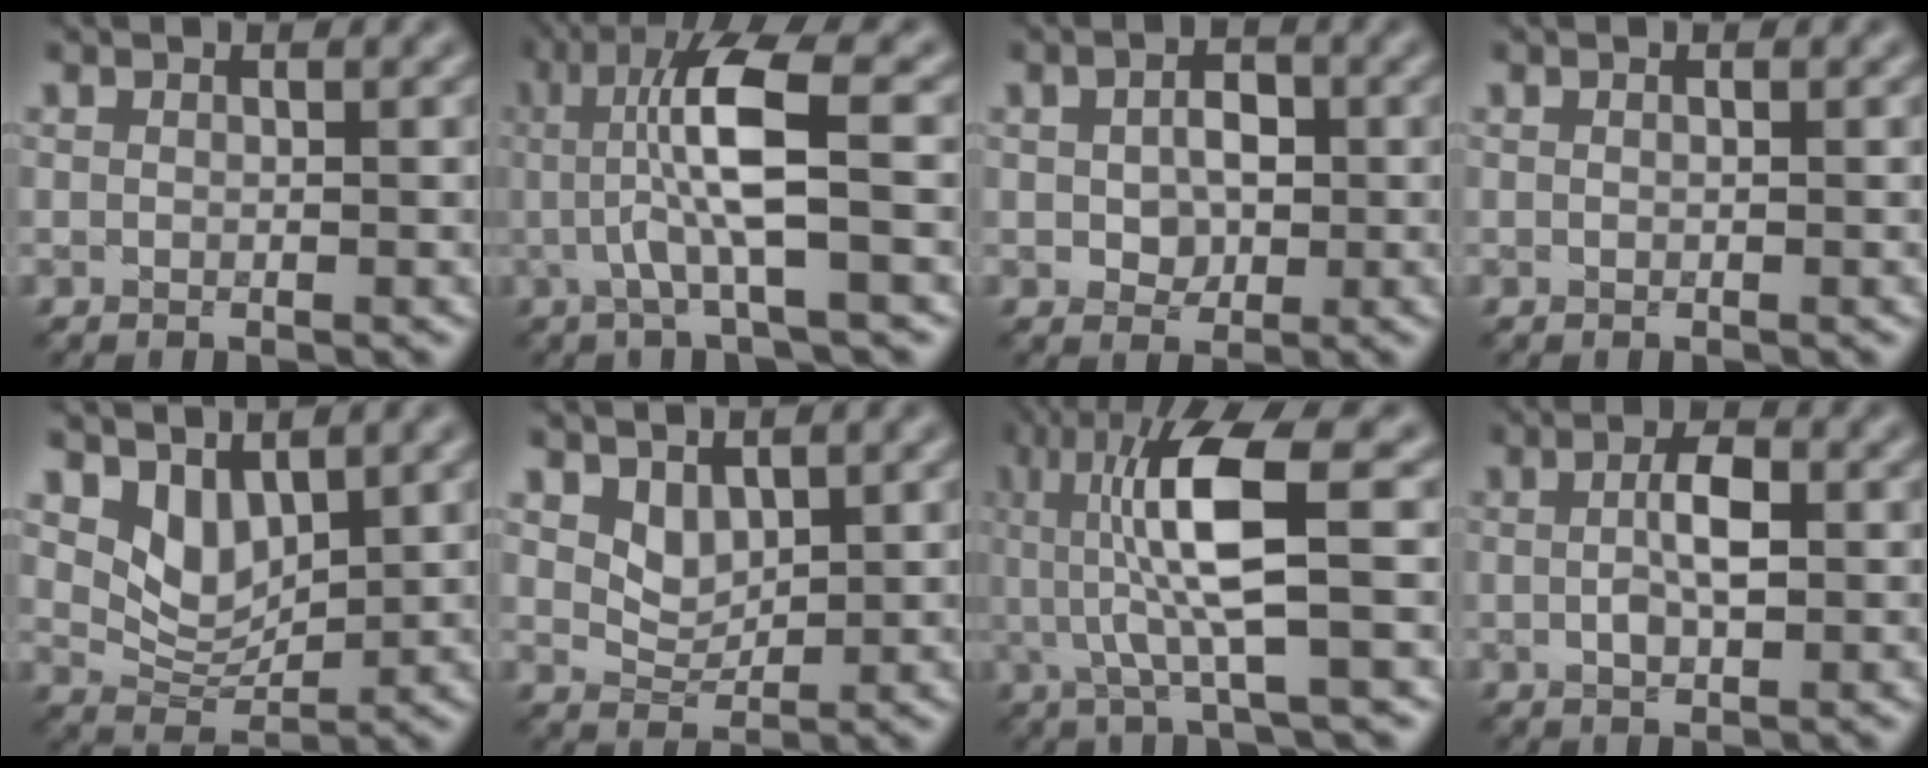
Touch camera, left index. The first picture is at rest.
{"total": 7.1, "force": [0.4, 1.3, 7.0], "torque": [-0.131, 0.005, 0.008]}
{"total": 3.4, "force": [0.1, 2.3, 2.5], "torque": [-0.044, 0.000, 0.000]}
{"total": 0.0}
{"total": 3.7, "force": [2.6, 1.9, 1.8], "torque": [-0.046, -0.011, 0.047]}
{"total": 2.1, "force": [1.5, 1.2, 0.9], "torque": [-0.021, -0.009, 0.030]}
{"total": 8.7, "force": [1.1, 1.9, 8.4], "torque": [-0.157, 0.000, 0.024]}
{"total": 3.2, "force": [0.1, 1.3, 2.9], "torque": [-0.056, 0.002, 0.000]}